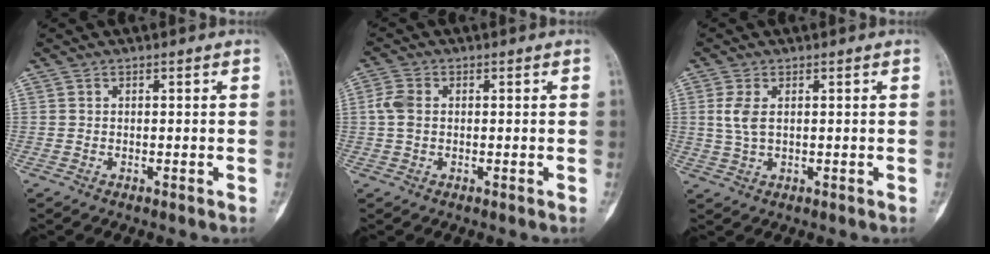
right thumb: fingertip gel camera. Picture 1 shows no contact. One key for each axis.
{"total": 3.6, "fx": 0.2, "fy": 2.5, "fz": 2.6, "tx": -0.066, "ty": 0.007, "tz": -0.002}
{"total": 4.0, "fx": 0.8, "fy": 2.1, "fz": 3.3, "tx": -0.083, "ty": 0.000, "tz": 0.019}